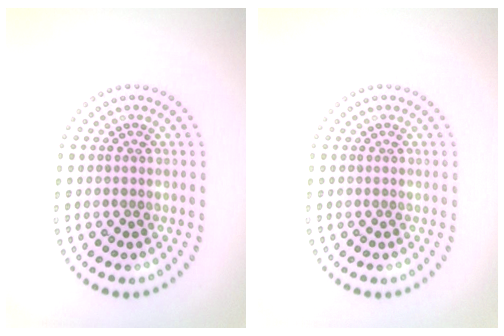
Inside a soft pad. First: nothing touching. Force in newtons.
{"total": 0.0}